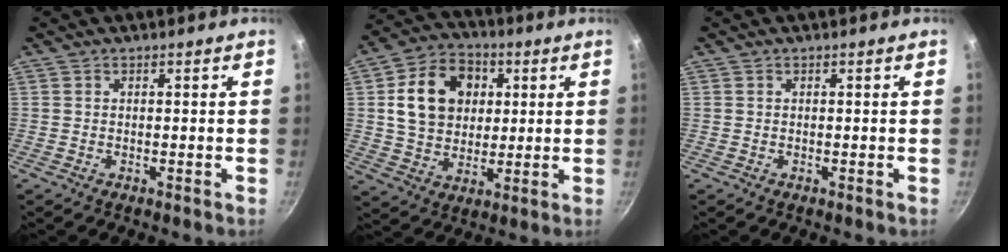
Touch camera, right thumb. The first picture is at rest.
{"total": 15.1, "force": [3.2, 11.7, 8.9], "torque": [-0.125, 0.010, 0.051]}
{"total": 0.0}